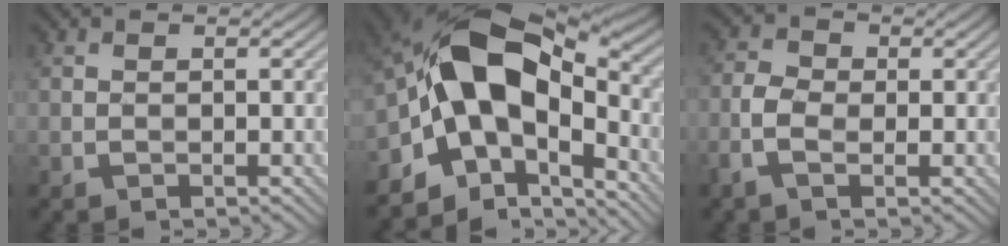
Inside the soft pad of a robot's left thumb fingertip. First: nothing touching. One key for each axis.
{"total": 13.7, "fx": -3.9, "fy": 8.3, "fz": 10.2, "tx": -0.156, "ty": 0.008, "tz": -0.085}
{"total": 3.7, "fx": -1.1, "fy": 2.3, "fz": 2.7, "tx": -0.070, "ty": 0.005, "tz": -0.031}